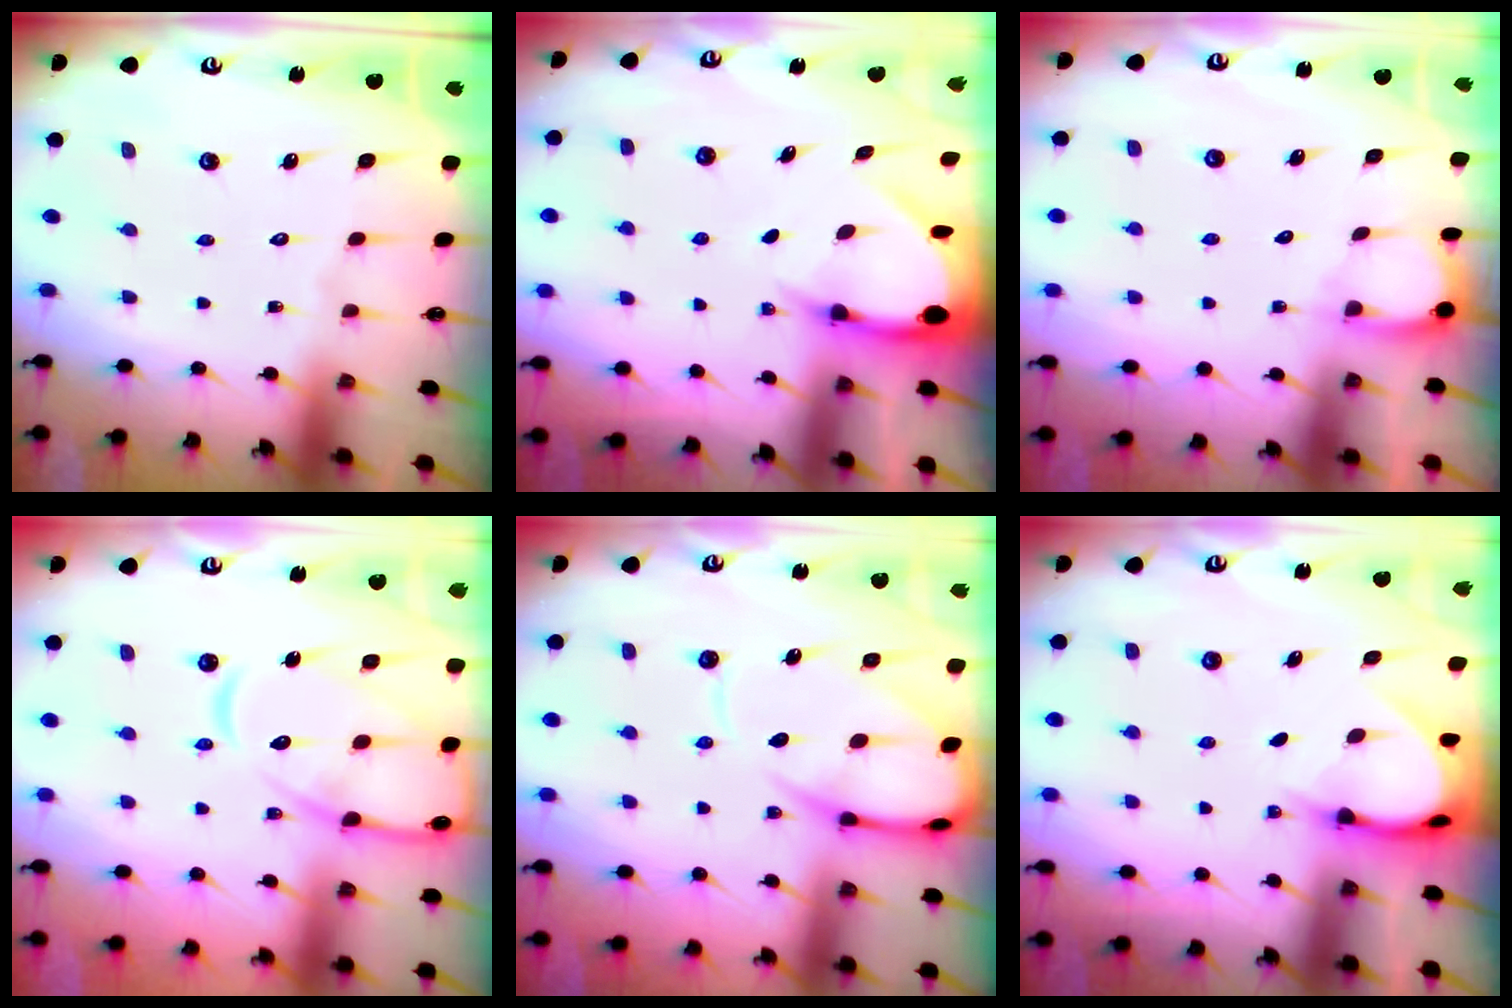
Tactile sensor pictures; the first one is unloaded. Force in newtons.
{"total": 4.5, "press": 4.5, "slide": 0.6}
{"total": 1.9, "press": 1.9, "slide": 0.2}
{"total": 13.3, "press": 13.3, "slide": 1.3}
{"total": 9.7, "press": 9.7, "slide": 1.0}
{"total": 4.8, "press": 4.8, "slide": 0.6}